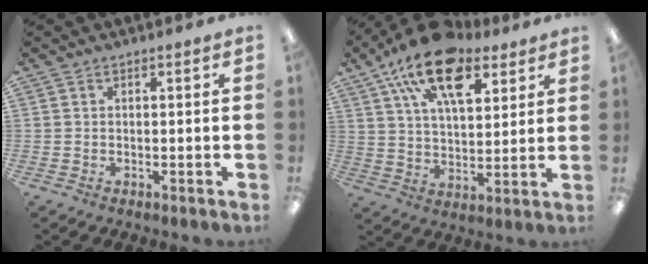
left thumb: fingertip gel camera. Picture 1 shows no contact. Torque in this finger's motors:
{"motor_torque": [0.45, 0.63, 1.74, -1.03, 0.47]}